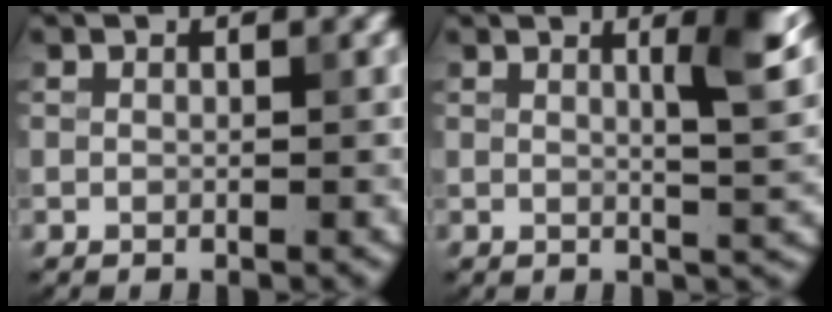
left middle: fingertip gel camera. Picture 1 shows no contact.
{"total": 4.8, "force": [1.8, 1.0, 4.3], "torque": [-0.053, 0.002, 0.025]}